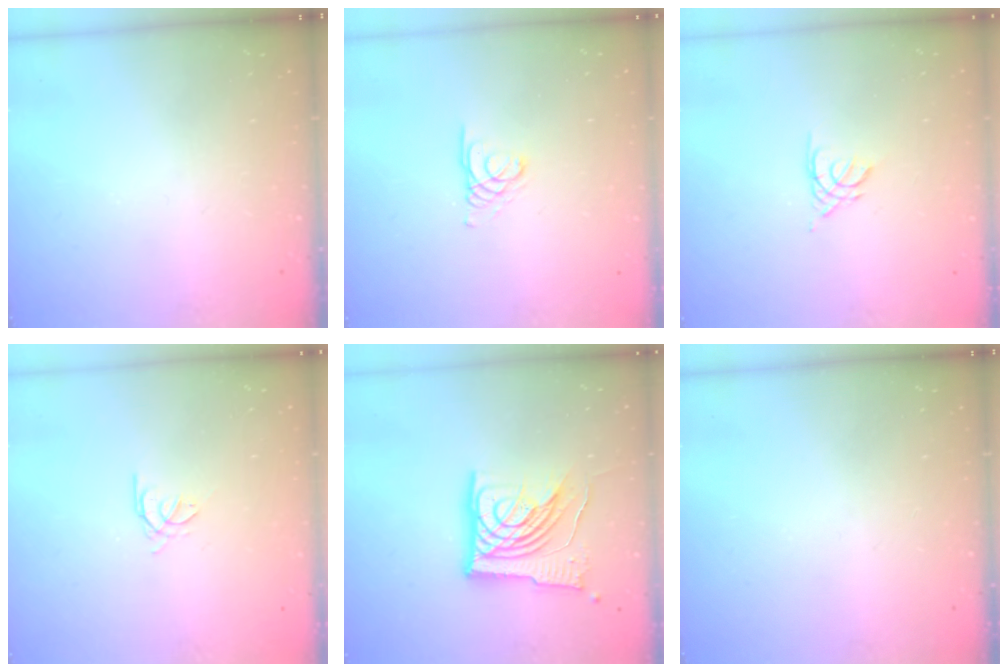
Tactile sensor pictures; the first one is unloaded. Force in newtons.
{"total": 1.7, "press": 1.7, "slide": 0.2}
{"total": 2.1, "press": 2.0, "slide": 0.4}
{"total": 1.2, "press": 1.1, "slide": 0.4}
{"total": 15.6, "press": 15.5, "slide": 1.6}
{"total": 0.0}